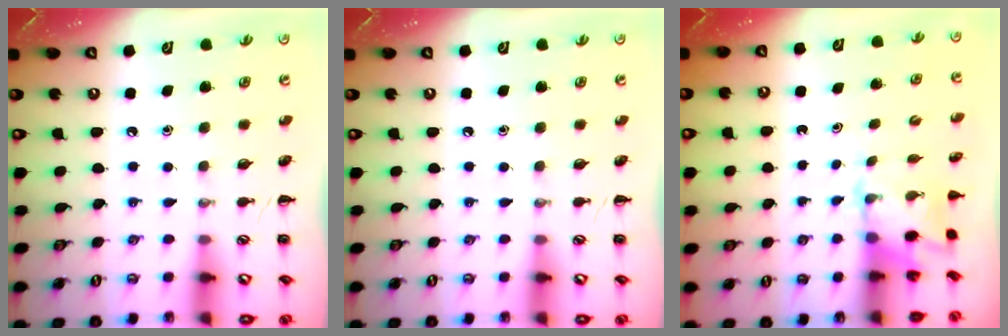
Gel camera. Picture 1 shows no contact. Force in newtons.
{"total": 0.0}
{"total": 2.2, "press": 2.1, "slide": 0.6}